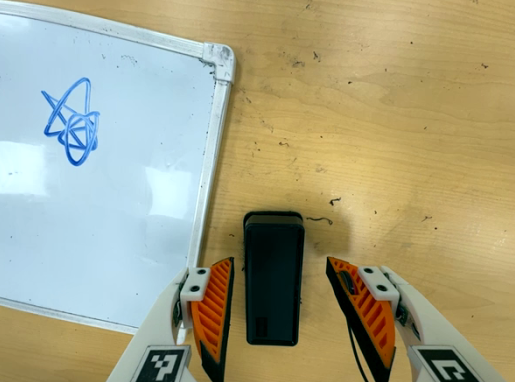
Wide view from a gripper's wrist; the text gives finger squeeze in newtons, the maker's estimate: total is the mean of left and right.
{"total": 0.0}